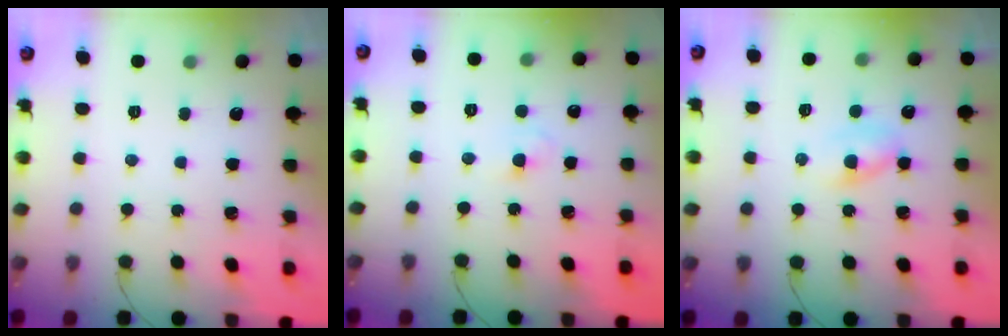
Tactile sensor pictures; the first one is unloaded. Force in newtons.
{"total": 2.5, "press": 2.3, "slide": 1.0}
{"total": 2.6, "press": 2.4, "slide": 1.0}